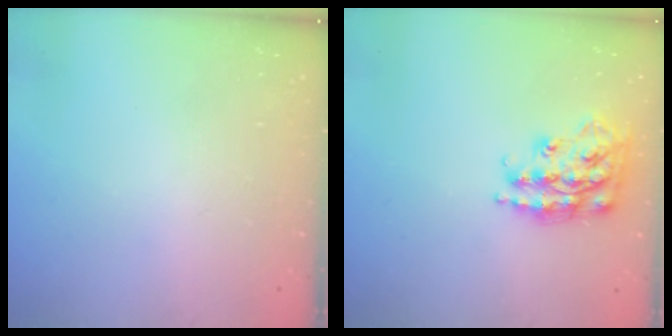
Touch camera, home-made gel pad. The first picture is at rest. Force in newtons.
{"total": 17.9, "press": 17.8, "slide": 1.1}